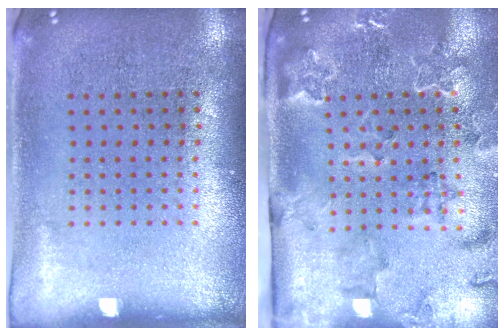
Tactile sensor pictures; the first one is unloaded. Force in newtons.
{"total": 2.3, "press": 2.3, "slide": 0.1}